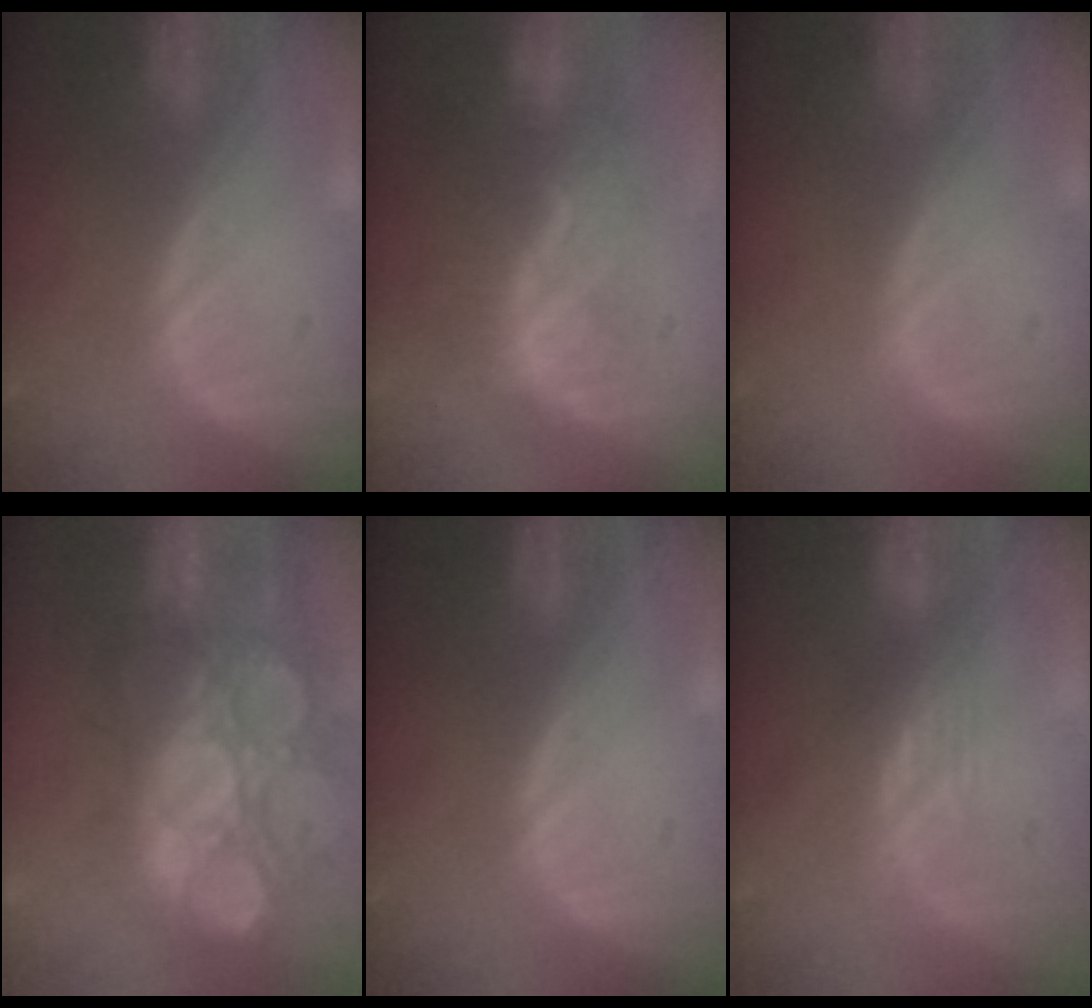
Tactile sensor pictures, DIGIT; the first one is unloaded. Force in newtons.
{"total": 8.3, "press": 7.3, "slide": 3.8}
{"total": 0.0}
{"total": 13.3, "press": 12.2, "slide": 5.4}
{"total": 0.0}
{"total": 3.0, "press": 2.6, "slide": 1.5}